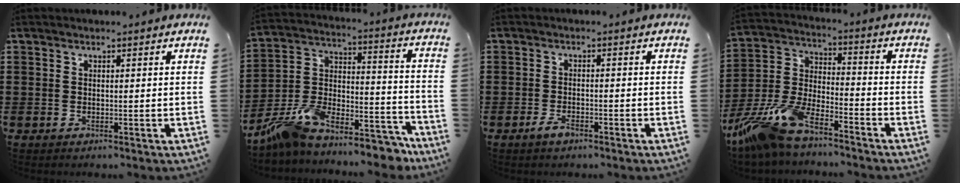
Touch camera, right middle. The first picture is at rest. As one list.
[{"total": 10.4, "force": [-9.0, 3.4, 4.0], "torque": [-0.073, 0.028, -0.175]}, {"total": 2.5, "force": [-1.7, 1.0, 1.5], "torque": [-0.035, -0.002, -0.034]}, {"total": 11.6, "force": [-9.9, 2.5, 5.4], "torque": [-0.120, 0.020, -0.199]}]